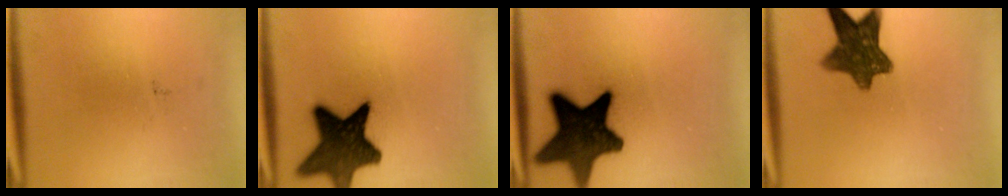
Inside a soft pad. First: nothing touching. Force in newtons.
{"total": 15.2}
{"total": 17.3}
{"total": 10.0}